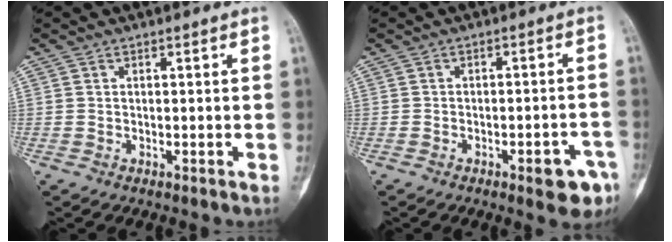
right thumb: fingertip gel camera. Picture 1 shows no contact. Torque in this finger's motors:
{"motor_torque": [1.10, 0.84, 0.77, -0.57, 0.28]}